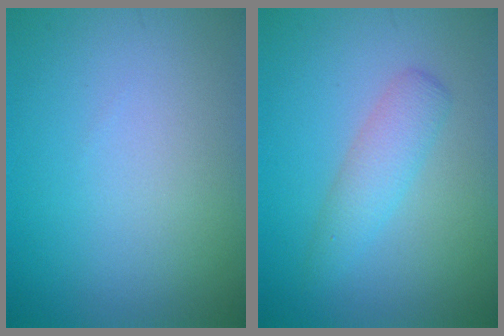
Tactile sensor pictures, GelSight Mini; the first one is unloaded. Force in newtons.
{"total": 2.6, "press": 2.6, "slide": 0.1}